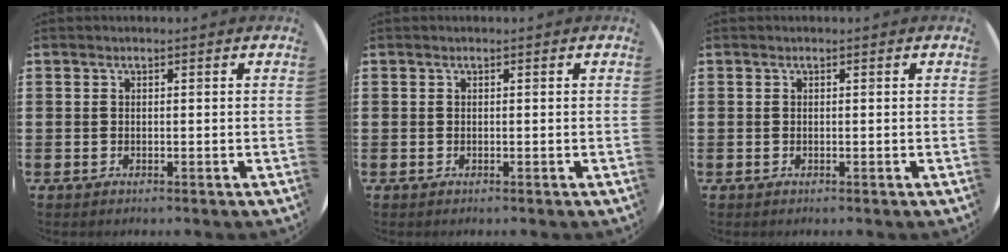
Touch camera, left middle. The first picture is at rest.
{"total": 0.0}
{"total": 0.0}